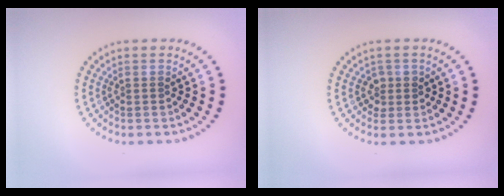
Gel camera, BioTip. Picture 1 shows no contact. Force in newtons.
{"total": 1.1, "press": 1.0, "slide": 0.5}